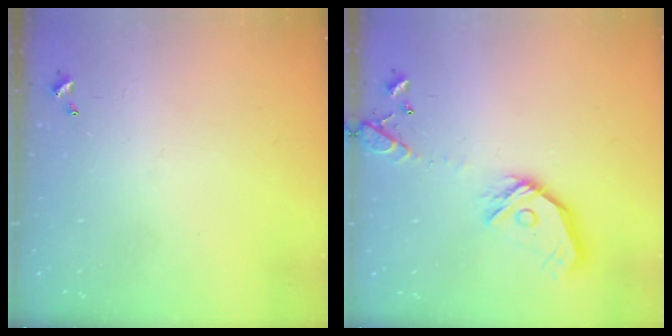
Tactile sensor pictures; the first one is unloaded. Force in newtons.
{"total": 16.5, "press": 16.3, "slide": 2.4}